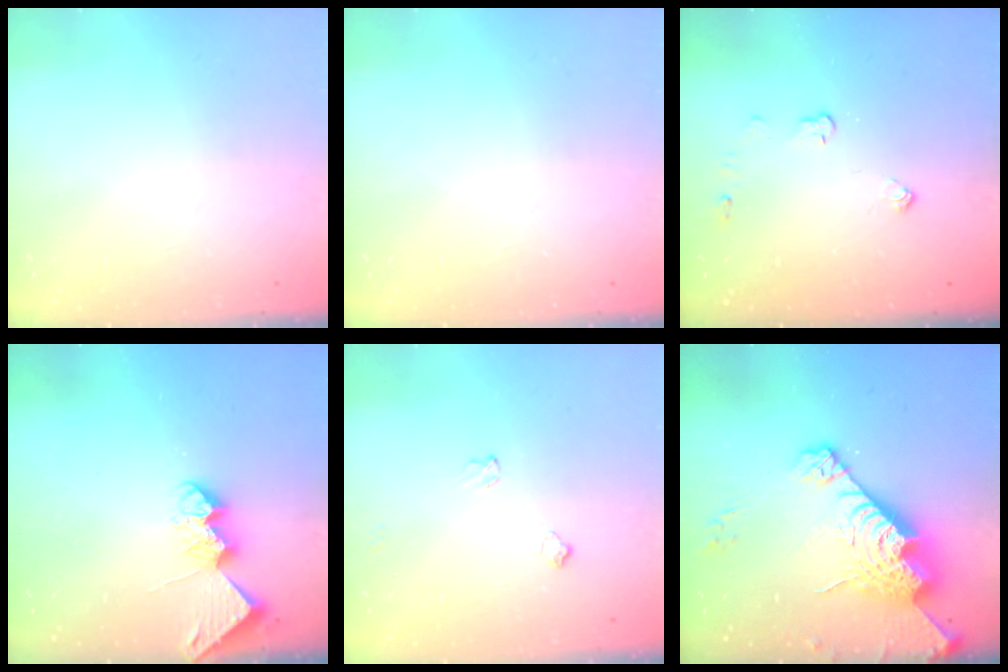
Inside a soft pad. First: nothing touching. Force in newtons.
{"total": 0.0}
{"total": 4.2, "press": 4.2, "slide": 0.6}
{"total": 10.0, "press": 10.0, "slide": 0.9}
{"total": 5.2, "press": 5.2, "slide": 0.7}
{"total": 19.6, "press": 19.5, "slide": 1.8}